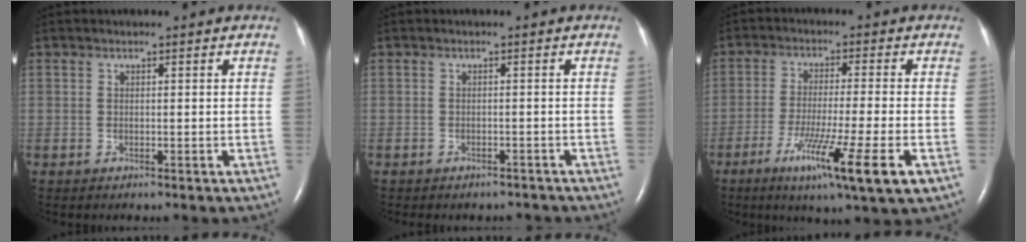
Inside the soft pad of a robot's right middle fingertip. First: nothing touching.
{"total": 3.6, "force": [-3.2, 1.5, 0.6], "torque": [-0.009, 0.003, -0.038]}
{"total": 12.6, "force": [-5.7, -0.5, 11.2], "torque": [-0.190, -0.038, -0.091]}